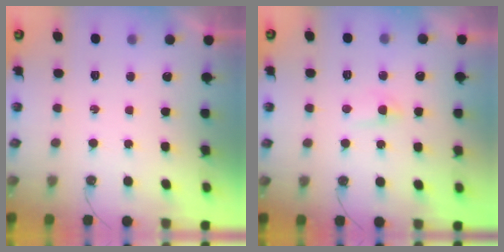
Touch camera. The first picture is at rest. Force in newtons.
{"total": 3.3, "press": 3.3, "slide": 0.5}